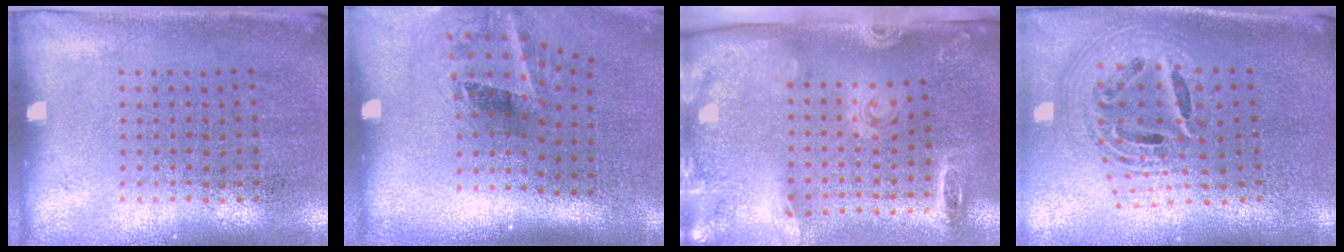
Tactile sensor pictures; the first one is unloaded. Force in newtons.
{"total": 2.0, "press": 1.2, "slide": 1.6}
{"total": 2.7, "press": 1.9, "slide": 1.9}
{"total": 2.7, "press": 1.9, "slide": 1.9}